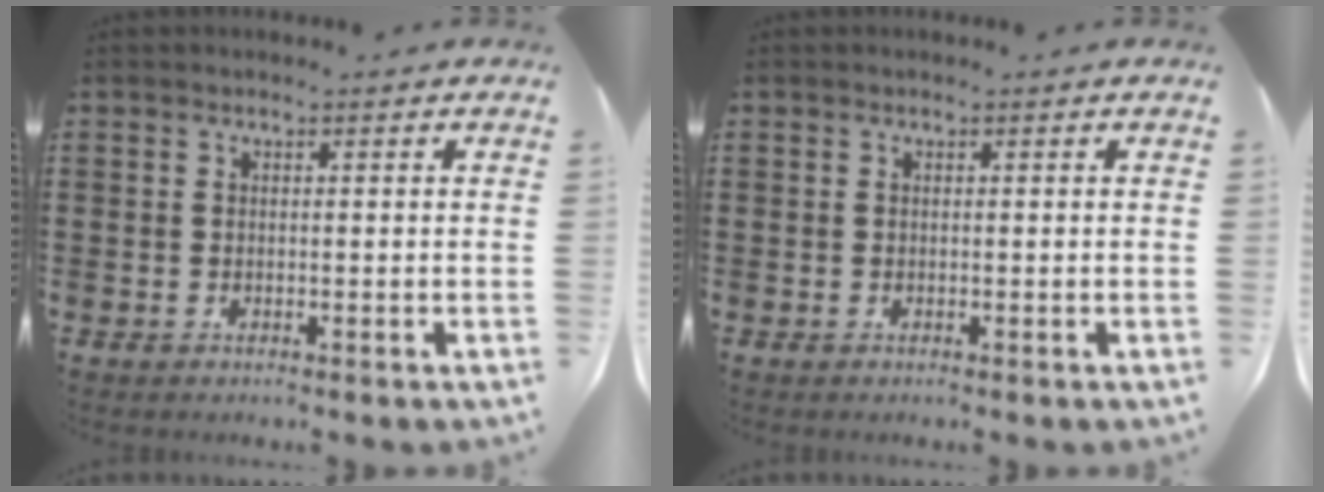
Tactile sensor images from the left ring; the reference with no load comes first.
{"total": 0.0}